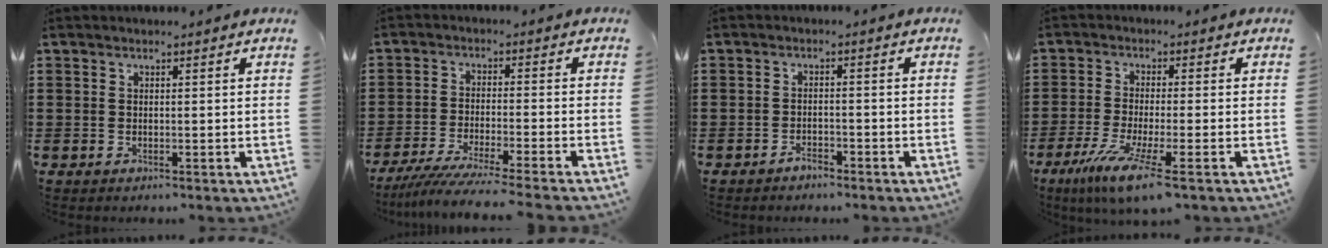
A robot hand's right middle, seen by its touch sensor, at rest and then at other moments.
{"total": 5.5, "force": [-5.0, -0.5, 2.1], "torque": [-0.056, -0.023, -0.099]}
{"total": 2.0, "force": [-1.9, 0.6, 0.3], "torque": [-0.012, 0.000, -0.038]}
{"total": 7.2, "force": [-4.5, 0.5, 5.6], "torque": [-0.116, -0.020, -0.081]}